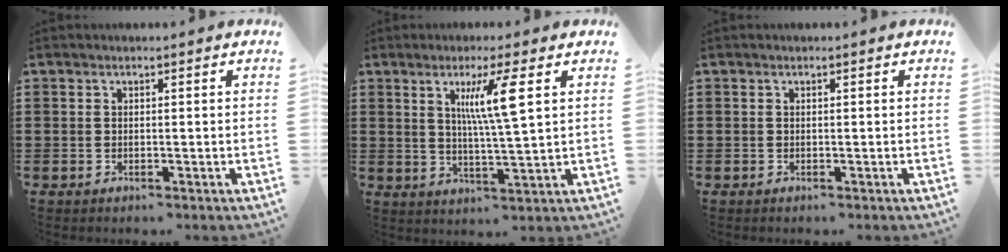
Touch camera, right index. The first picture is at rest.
{"total": 7.5, "force": [2.8, 0.2, 6.9], "torque": [-0.133, -0.003, 0.039]}
{"total": 0.0}